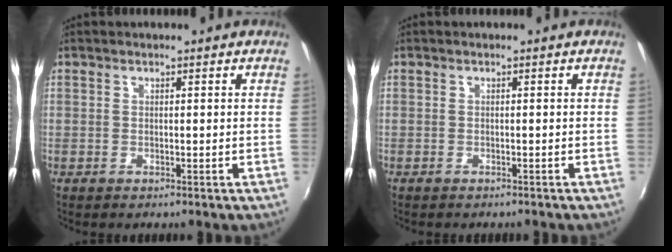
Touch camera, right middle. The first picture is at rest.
{"total": 1.3, "force": [-1.2, 0.4, 0.3], "torque": [-0.010, -0.007, -0.016]}